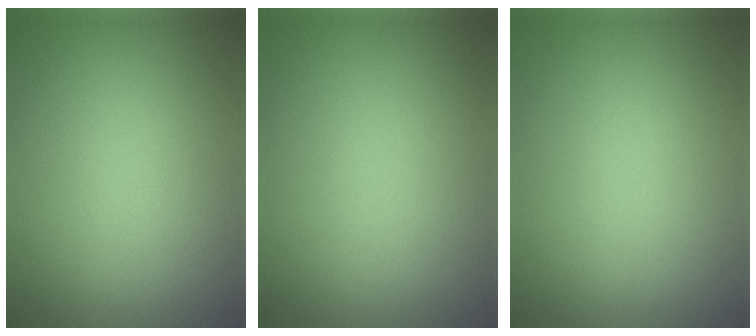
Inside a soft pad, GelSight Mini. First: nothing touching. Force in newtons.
{"total": 0.0}
{"total": 0.0}